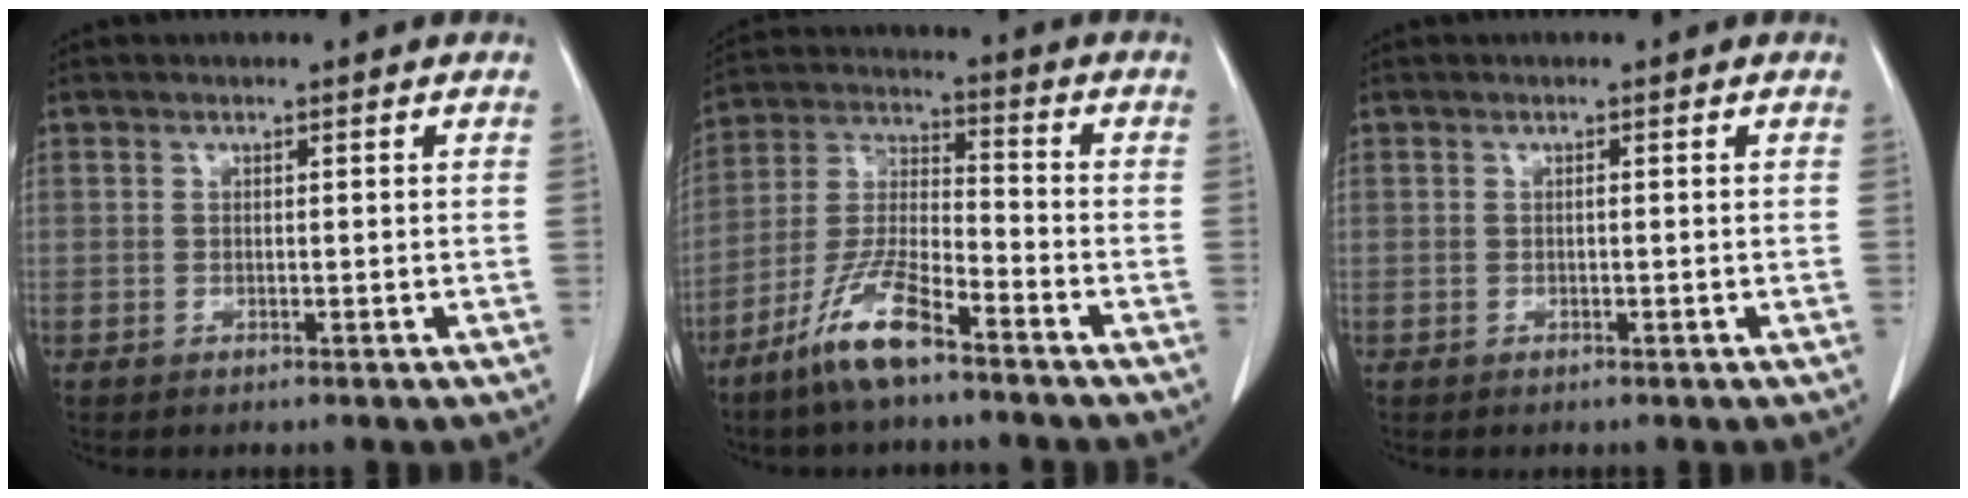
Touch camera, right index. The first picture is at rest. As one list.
[{"total": 10.6, "force": [-7.2, 1.8, 7.5], "torque": [-0.163, -0.016, -0.146]}, {"total": 0.0}]